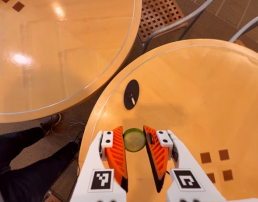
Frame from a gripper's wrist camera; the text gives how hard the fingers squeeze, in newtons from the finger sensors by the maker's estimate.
{"total": 9.8, "left": 10.1, "right": 9.6}